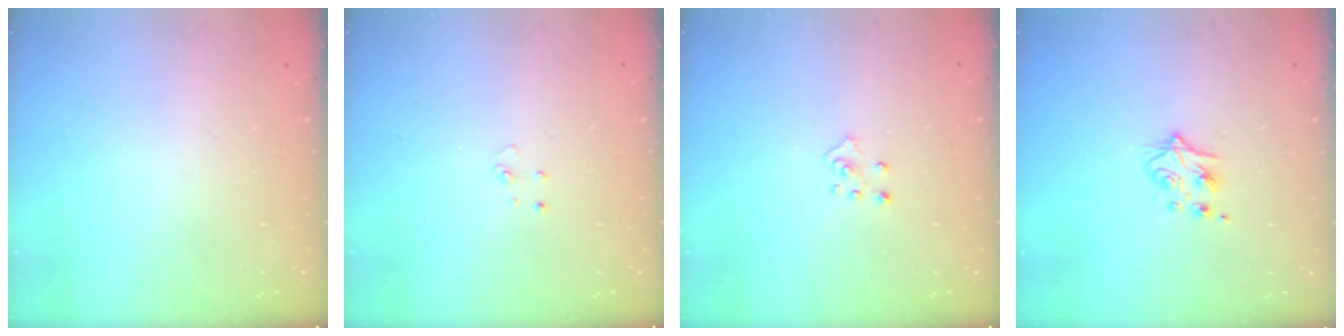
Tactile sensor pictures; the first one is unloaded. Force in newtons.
{"total": 2.7, "press": 2.7, "slide": 0.2}
{"total": 2.7, "press": 2.7, "slide": 0.2}
{"total": 5.0, "press": 4.9, "slide": 0.6}